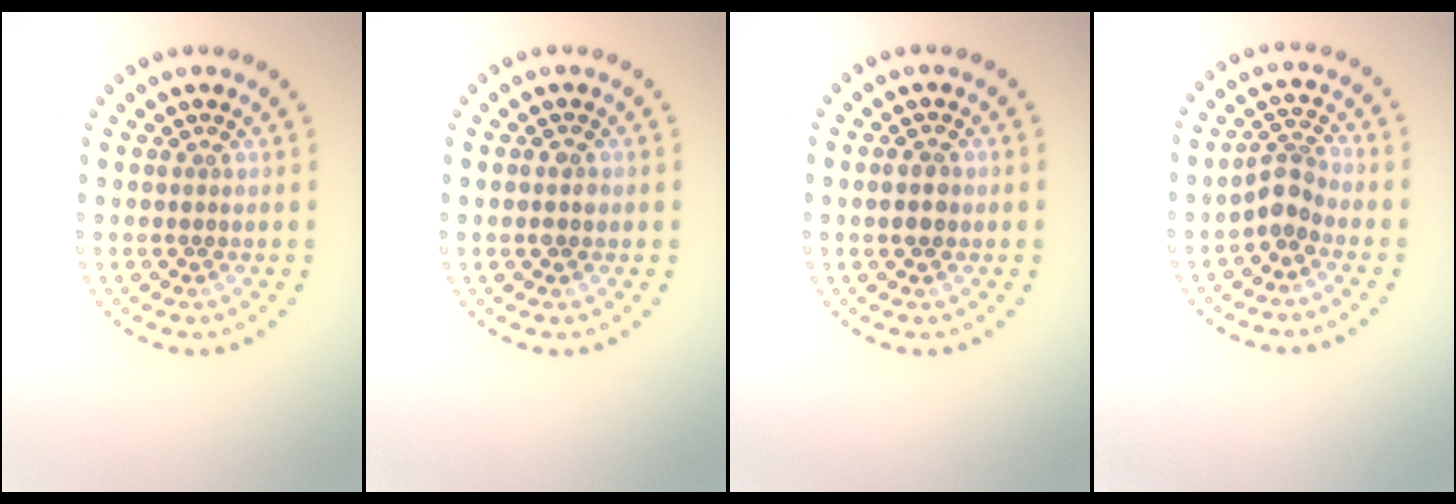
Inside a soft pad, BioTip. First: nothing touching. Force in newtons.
{"total": 1.5, "press": 1.5, "slide": 0.1}
{"total": 1.7, "press": 1.7, "slide": 0.1}
{"total": 2.4, "press": 1.9, "slide": 1.6}